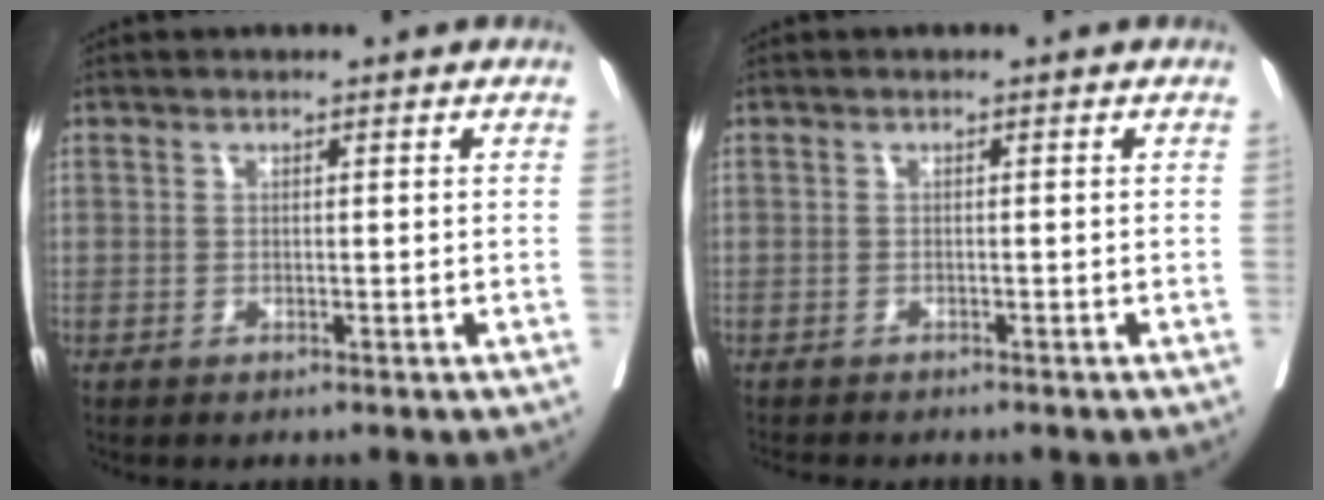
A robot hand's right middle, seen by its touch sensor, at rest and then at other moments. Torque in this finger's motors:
{"motor_torque": [0.33, -0.36, 0.02, 0.00]}